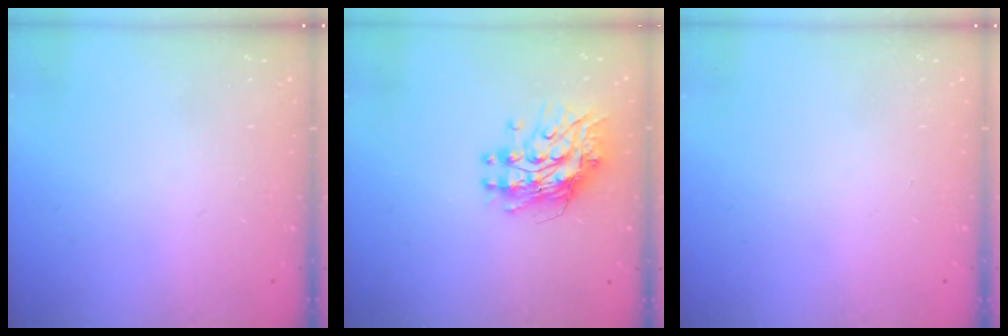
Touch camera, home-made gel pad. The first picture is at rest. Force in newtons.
{"total": 11.4, "press": 11.3, "slide": 1.0}
{"total": 0.0}